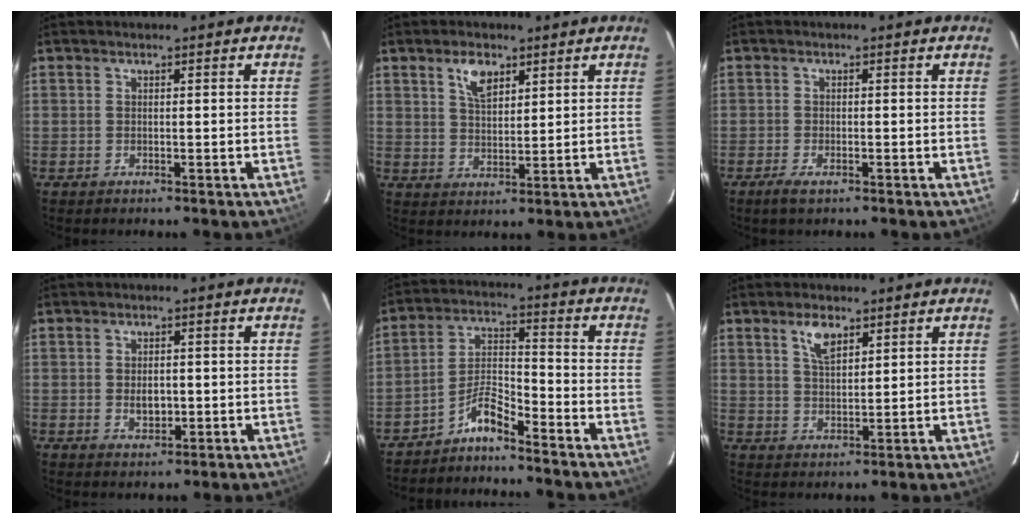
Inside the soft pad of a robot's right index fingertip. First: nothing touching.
{"total": 5.4, "force": [3.1, 2.6, 3.5], "torque": [-0.062, 0.005, 0.057]}
{"total": 2.7, "force": [-1.8, 0.8, 1.8], "torque": [-0.043, -0.006, -0.034]}
{"total": 3.3, "force": [-0.3, 2.1, 2.5], "torque": [-0.042, -0.001, -0.003]}
{"total": 5.5, "force": [-4.8, 0.7, 2.6], "torque": [-0.059, 0.027, -0.095]}
{"total": 4.9, "force": [2.9, 2.2, 3.3], "torque": [-0.059, 0.004, 0.055]}